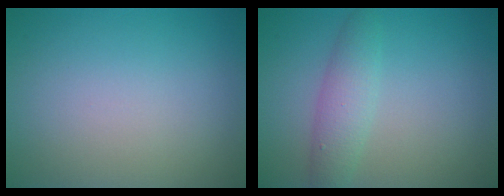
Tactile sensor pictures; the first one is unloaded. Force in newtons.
{"total": 2.8, "press": 2.8, "slide": 0.0}